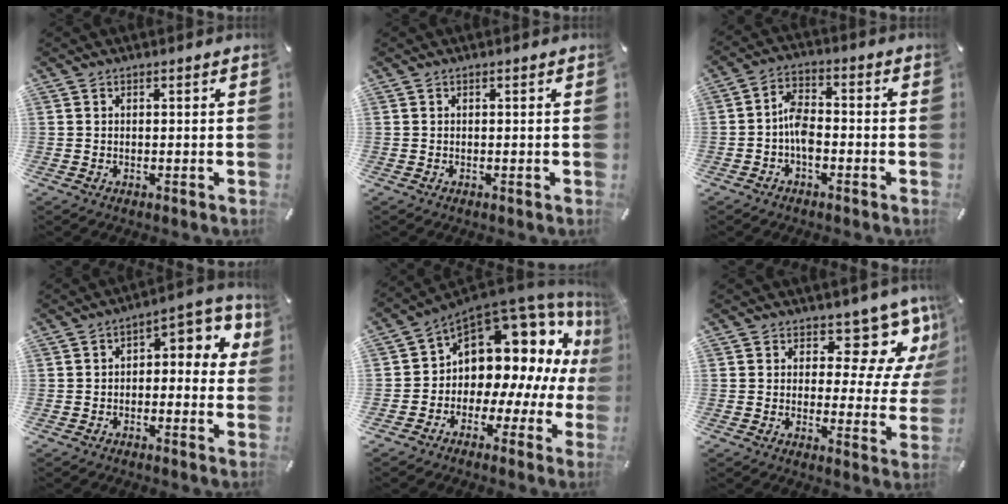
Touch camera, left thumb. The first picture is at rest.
{"total": 0.0}
{"total": 6.3, "force": [-2.2, 3.7, 4.6], "torque": [-0.095, 0.015, -0.042]}
{"total": 6.4, "force": [0.7, 3.6, 5.2], "torque": [-0.061, -0.017, 0.003]}
{"total": 14.7, "force": [5.8, 9.9, 9.2], "torque": [-0.133, -0.069, 0.101]}
{"total": 11.7, "force": [7.9, 5.5, 6.7], "torque": [-0.075, -0.069, 0.134]}